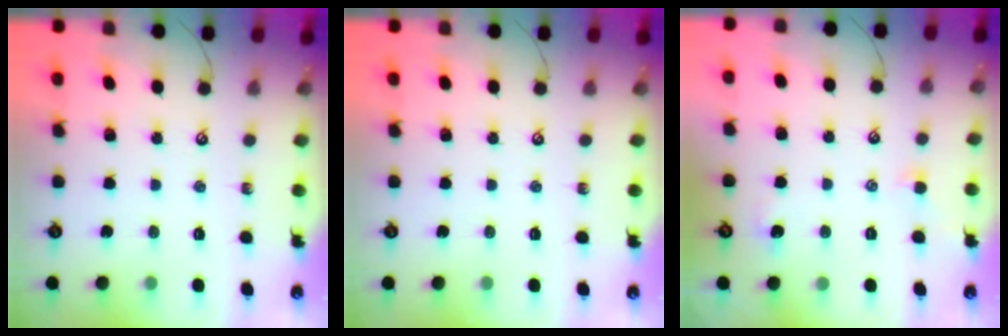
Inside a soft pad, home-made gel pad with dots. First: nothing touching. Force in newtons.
{"total": 0.0}
{"total": 1.0, "press": 0.9, "slide": 0.6}